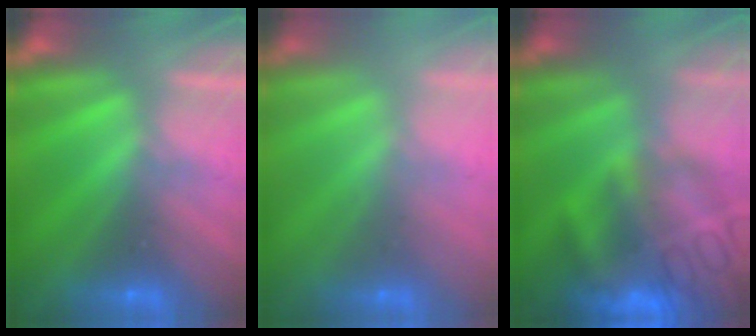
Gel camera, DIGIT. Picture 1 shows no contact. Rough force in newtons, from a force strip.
{"total": 2.5}
{"total": 7.7}